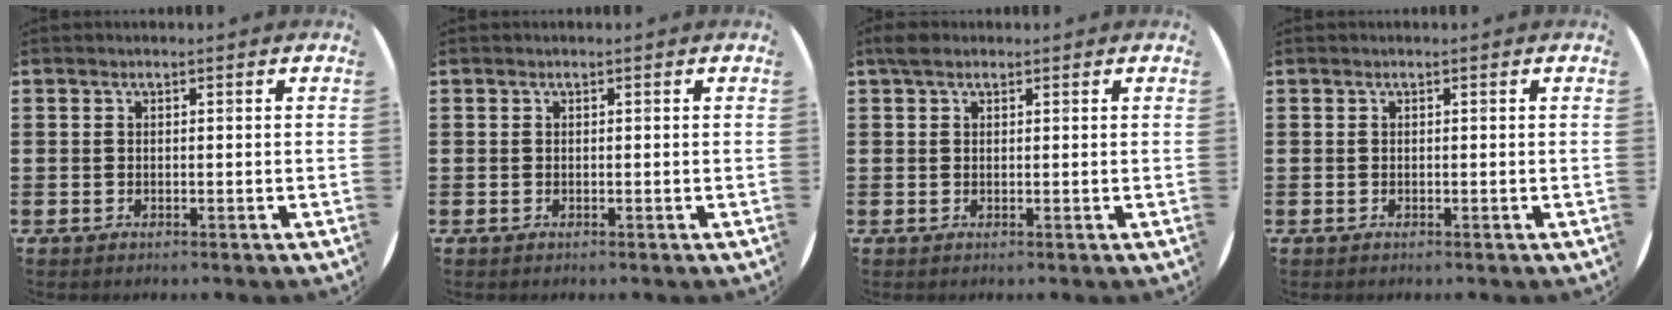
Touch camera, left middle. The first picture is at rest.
{"total": 0.0}
{"total": 1.5, "force": [1.1, 0.7, 0.7], "torque": [-0.007, 0.003, 0.018]}
{"total": 0.0}